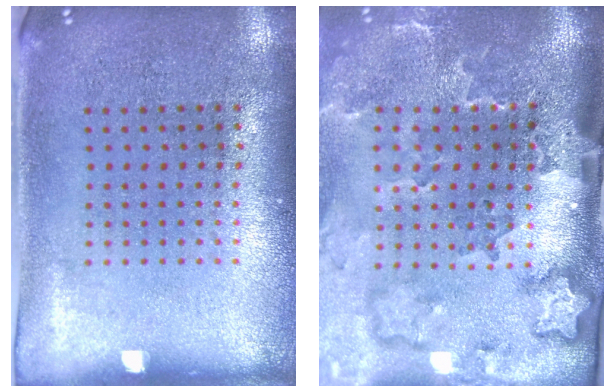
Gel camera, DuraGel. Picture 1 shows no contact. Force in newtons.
{"total": 3.5, "press": 2.4, "slide": 2.5}